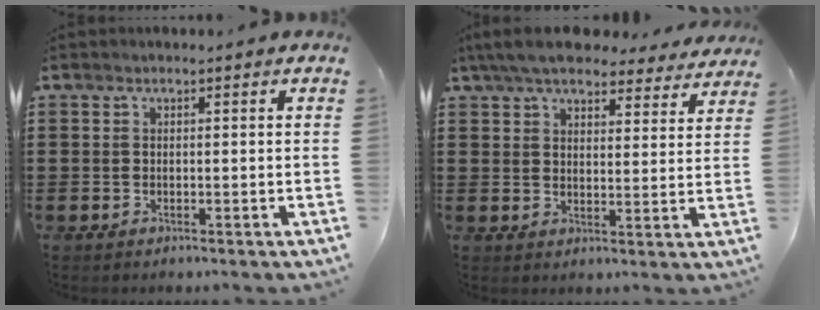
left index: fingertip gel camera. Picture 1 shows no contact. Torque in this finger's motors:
{"motor_torque": [2.14, 0.00, 0.33, -0.13]}